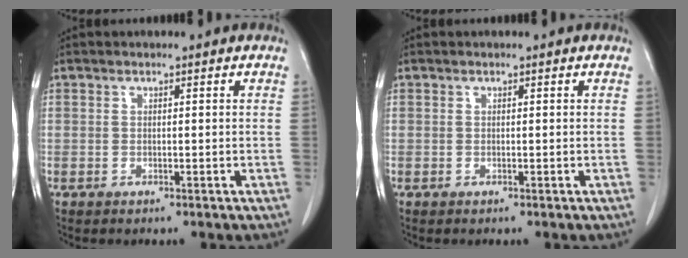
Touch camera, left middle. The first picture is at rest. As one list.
[{"total": 0.0}]